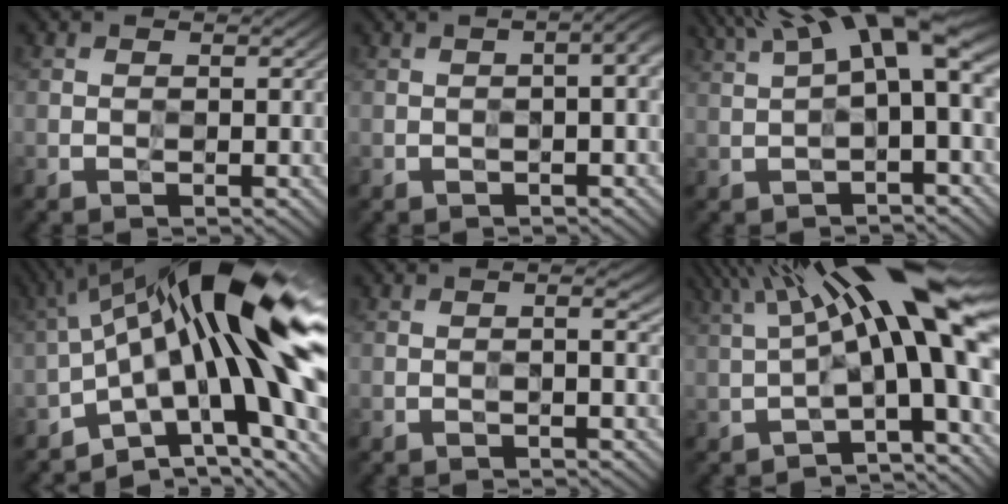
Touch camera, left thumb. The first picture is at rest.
{"total": 4.3, "force": [0.0, 1.3, 4.1], "torque": [-0.048, 0.010, -0.004]}
{"total": 11.3, "force": [4.4, 3.0, 9.9], "torque": [-0.166, 0.026, 0.076]}
{"total": 19.2, "force": [-1.0, 6.9, 17.8], "torque": [-0.247, 0.021, -0.038]}
{"total": 1.7, "force": [0.1, 0.2, 1.7], "torque": [-0.028, 0.001, -0.001]}
{"total": 17.5, "force": [4.2, 4.4, 16.4], "torque": [-0.271, 0.021, 0.076]}